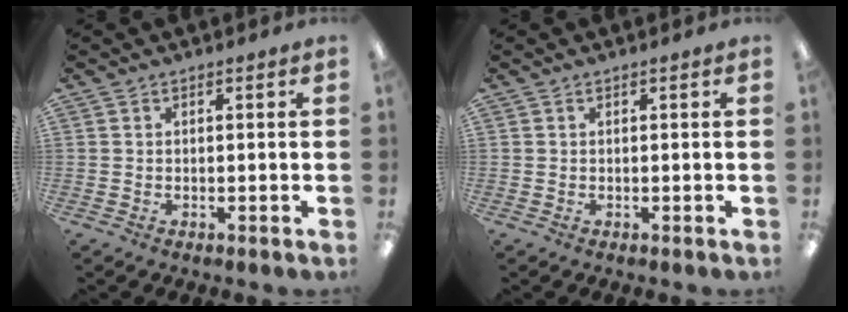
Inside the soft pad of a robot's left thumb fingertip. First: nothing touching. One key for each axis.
{"total": 0.0}